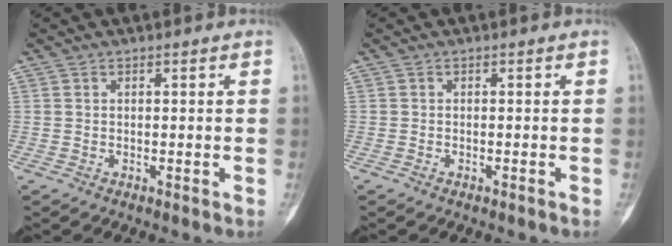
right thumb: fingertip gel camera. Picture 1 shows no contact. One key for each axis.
{"total": 0.6, "fx": -0.5, "fy": 0.1, "fz": 0.4, "tx": -0.014, "ty": 0.008, "tz": -0.001}